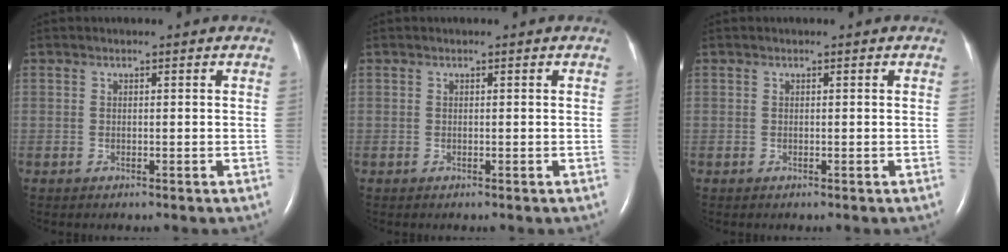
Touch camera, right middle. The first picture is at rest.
{"total": 0.0}
{"total": 0.0}